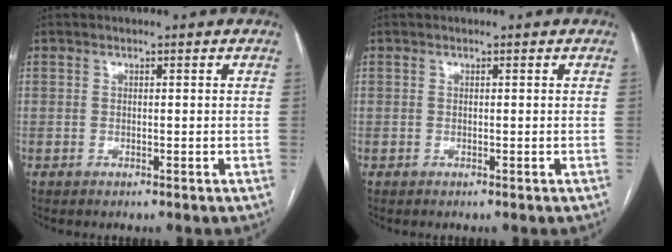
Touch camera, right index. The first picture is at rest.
{"total": 0.0}